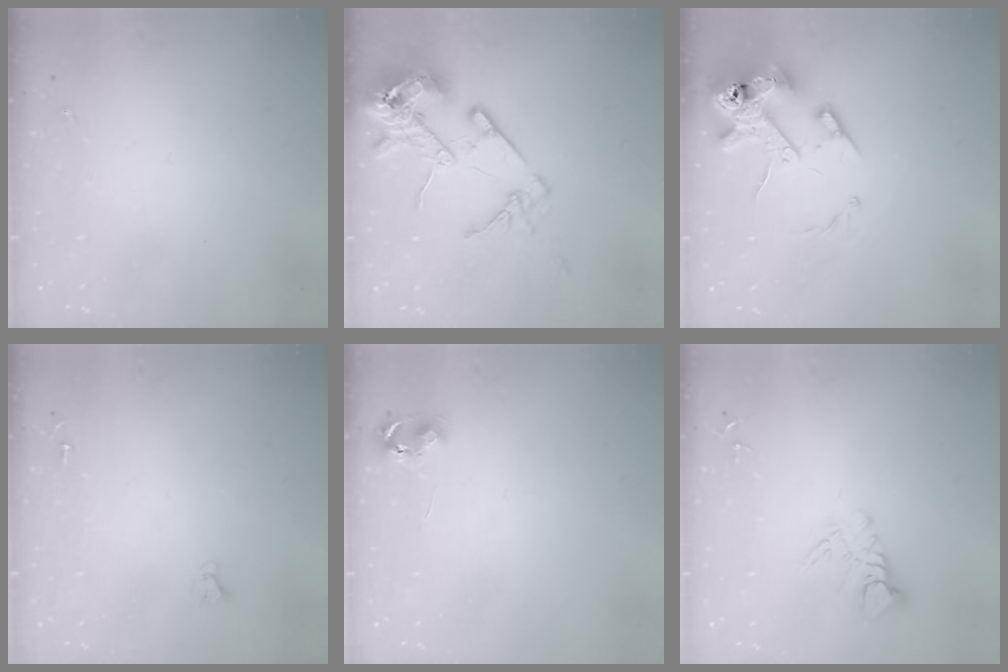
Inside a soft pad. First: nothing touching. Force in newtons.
{"total": 16.3, "press": 16.1, "slide": 2.5}
{"total": 14.4, "press": 14.2, "slide": 2.1}
{"total": 2.0, "press": 2.0, "slide": 0.2}
{"total": 5.3, "press": 5.3, "slide": 0.5}
{"total": 7.1, "press": 7.1, "slide": 0.7}